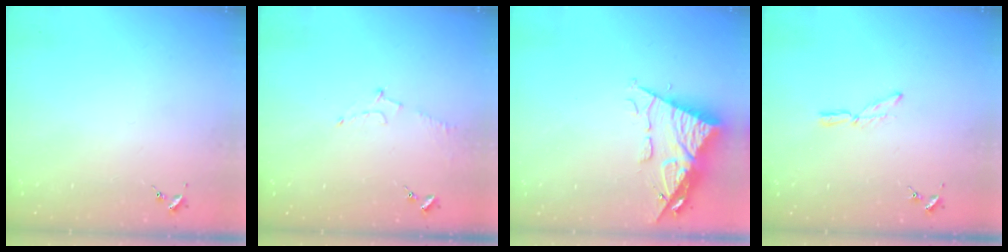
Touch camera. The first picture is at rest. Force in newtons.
{"total": 5.7, "press": 5.7, "slide": 0.6}
{"total": 13.0, "press": 12.9, "slide": 1.4}
{"total": 6.4, "press": 6.4, "slide": 0.3}